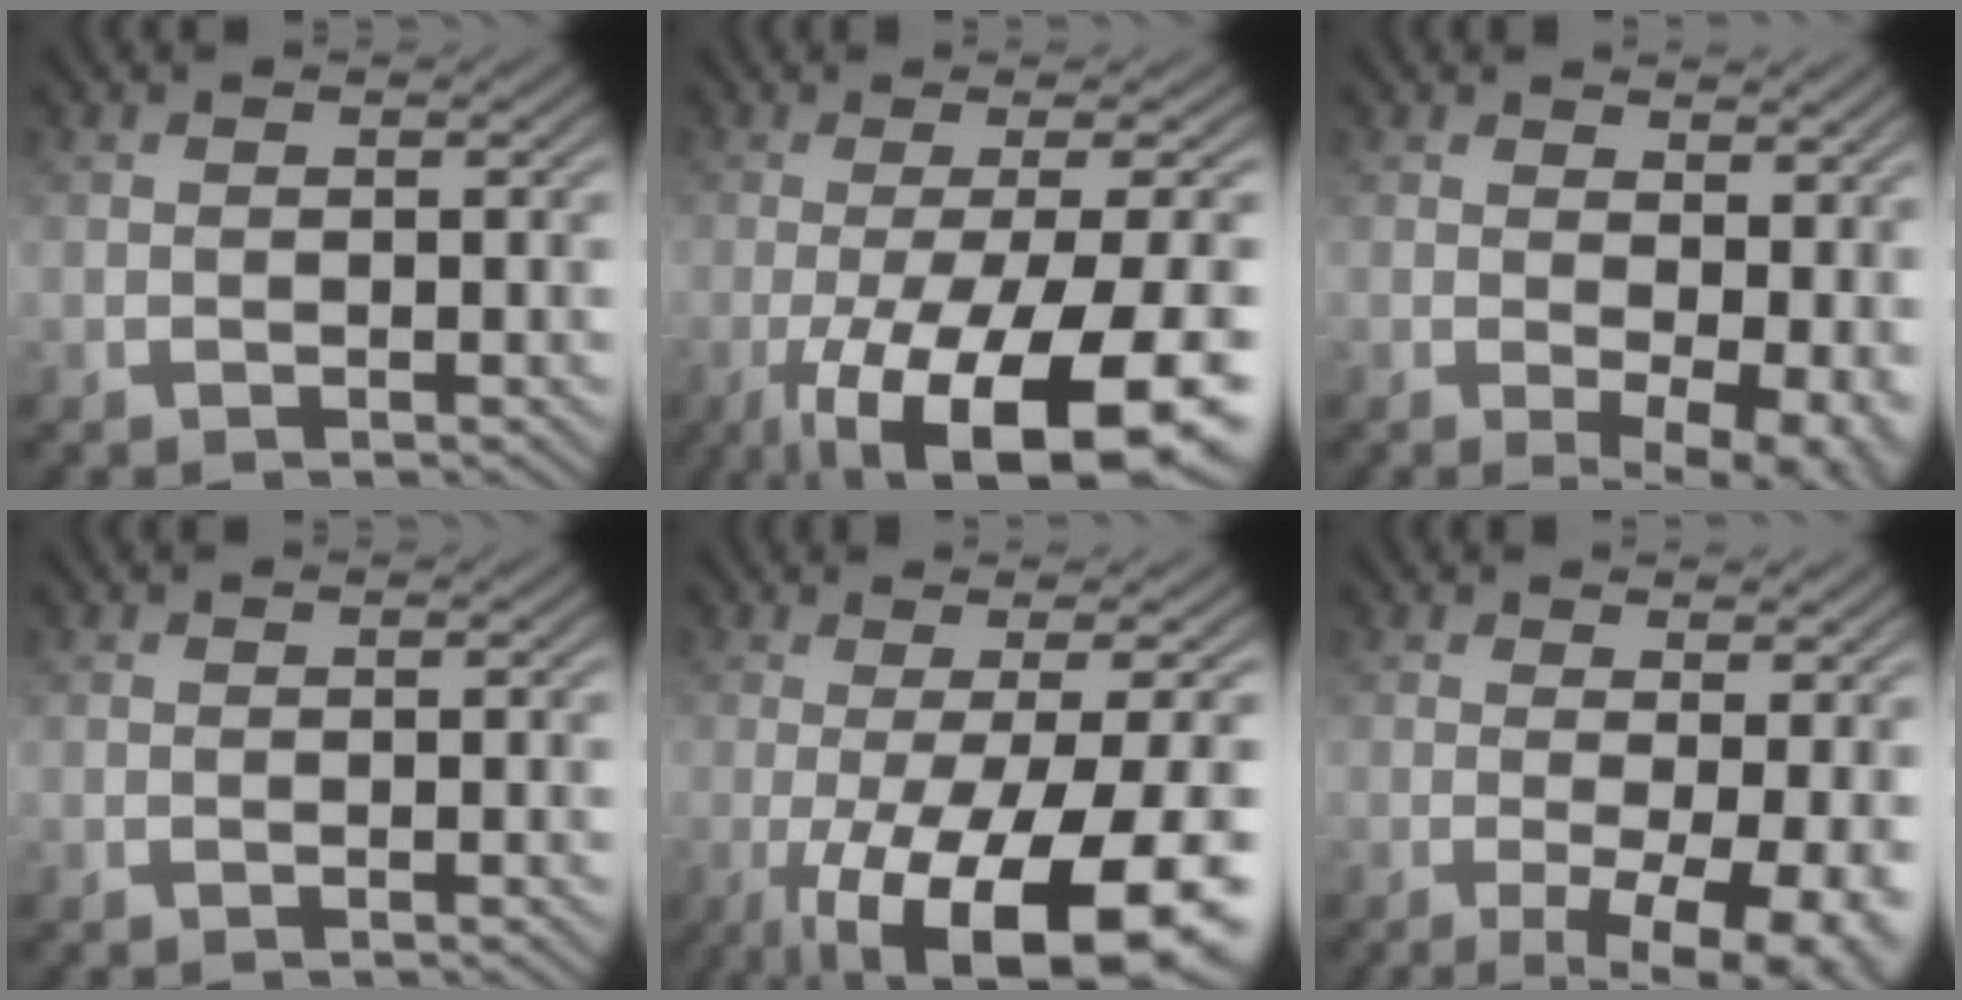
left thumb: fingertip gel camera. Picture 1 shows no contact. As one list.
[{"total": 16.5, "force": [-6.6, 4.3, 14.5], "torque": [-0.196, -0.009, -0.095]}, {"total": 6.8, "force": [1.1, 3.3, 5.9], "torque": [-0.076, -0.010, 0.023]}, {"total": 0.0}, {"total": 15.1, "force": [-5.1, 3.7, 13.8], "torque": [-0.182, -0.009, -0.070]}, {"total": 8.0, "force": [-1.0, 2.3, 7.5], "torque": [-0.112, -0.009, -0.009]}]